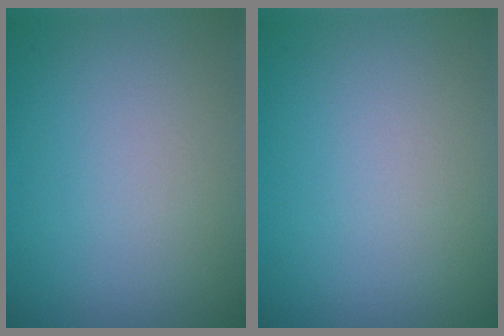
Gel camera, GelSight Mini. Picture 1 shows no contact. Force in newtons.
{"total": 0.0}